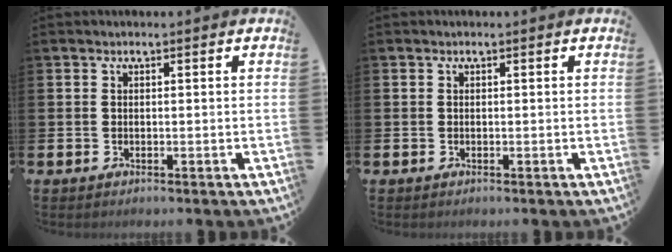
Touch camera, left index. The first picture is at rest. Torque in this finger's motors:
{"motor_torque": [0.00, 0.00, 0.00, 0.01]}